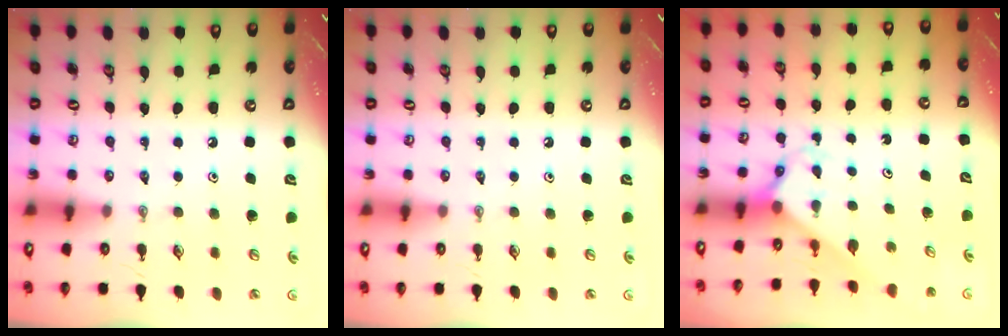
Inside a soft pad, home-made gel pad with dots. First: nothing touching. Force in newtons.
{"total": 0.0}
{"total": 2.4, "press": 2.4, "slide": 0.2}